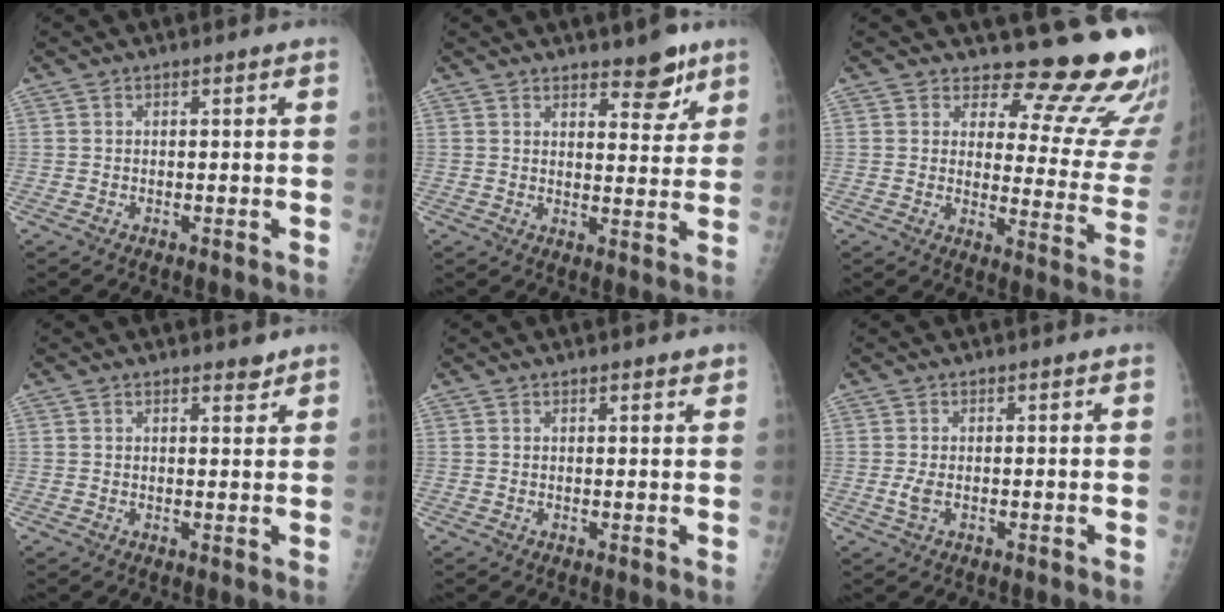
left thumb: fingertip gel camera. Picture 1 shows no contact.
{"total": 6.5, "force": [4.6, 2.5, 3.7], "torque": [-0.024, -0.031, 0.063]}
{"total": 17.2, "force": [15.0, 5.4, 6.4], "torque": [-0.028, -0.148, 0.163]}
{"total": 1.9, "force": [1.7, 0.7, 0.8], "torque": [-0.001, -0.012, 0.022]}
{"total": 1.9, "force": [1.6, 0.4, 0.9], "torque": [-0.007, -0.005, 0.019]}
{"total": 1.9, "force": [0.1, 1.0, 1.7], "torque": [-0.040, -0.005, 0.004]}